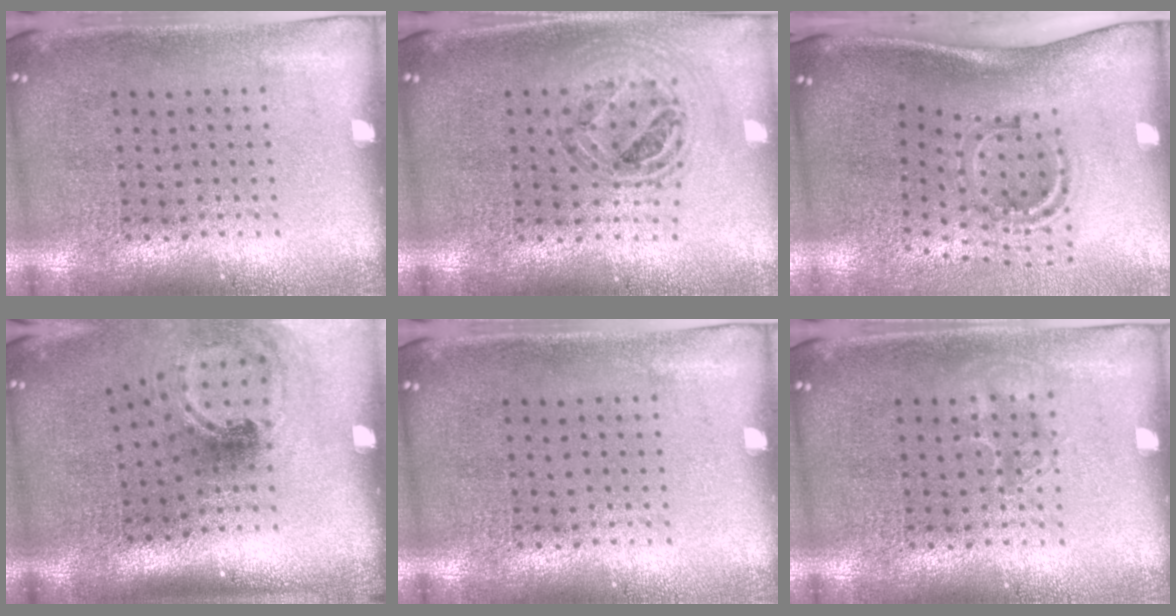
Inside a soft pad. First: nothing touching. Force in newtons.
{"total": 0.9, "press": 0.9, "slide": 0.1}
{"total": 1.7, "press": 1.1, "slide": 1.3}
{"total": 1.6, "press": 1.1, "slide": 1.2}
{"total": 0.0}
{"total": 1.2, "press": 1.2, "slide": 0.2}